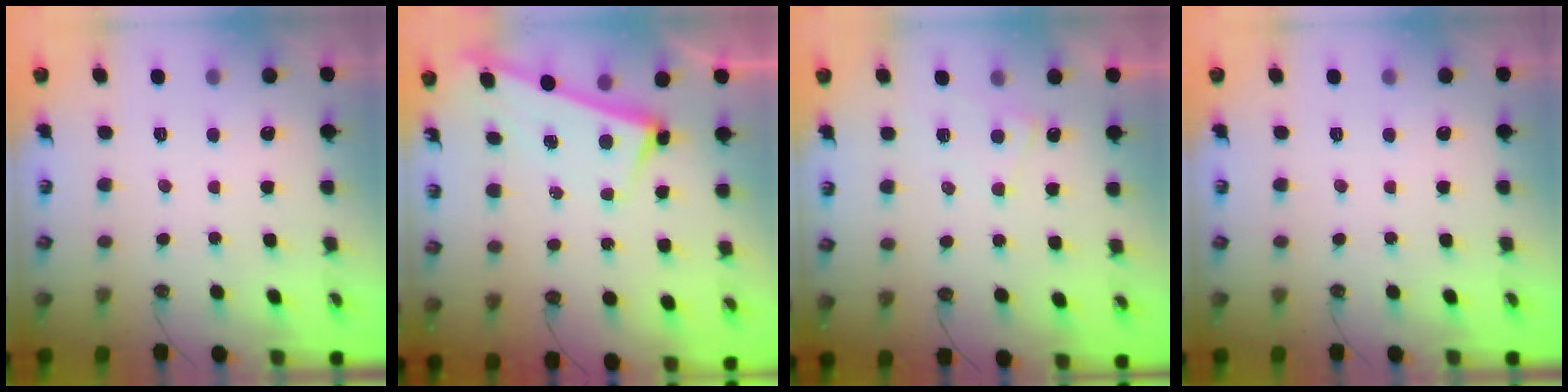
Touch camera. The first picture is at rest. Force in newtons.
{"total": 2.9, "press": 2.8, "slide": 0.6}
{"total": 5.0, "press": 5.0, "slide": 0.5}
{"total": 0.0}